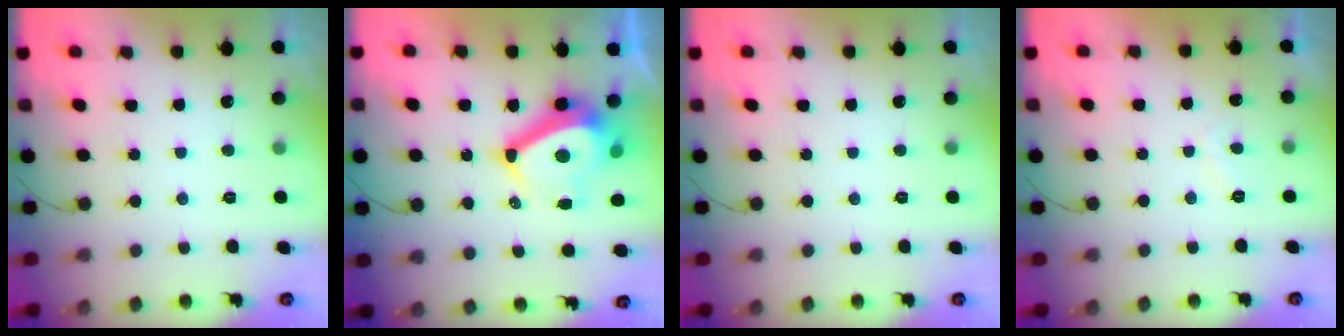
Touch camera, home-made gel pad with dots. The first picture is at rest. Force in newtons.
{"total": 12.5, "press": 12.0, "slide": 3.5}
{"total": 0.0}
{"total": 0.9, "press": 0.7, "slide": 0.6}